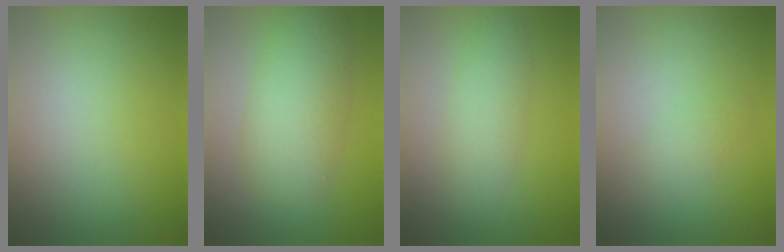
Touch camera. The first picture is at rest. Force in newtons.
{"total": 5.6, "press": 5.6, "slide": 0.1}
{"total": 2.7, "press": 2.7, "slide": 0.0}
{"total": 1.6, "press": 1.6, "slide": 0.1}